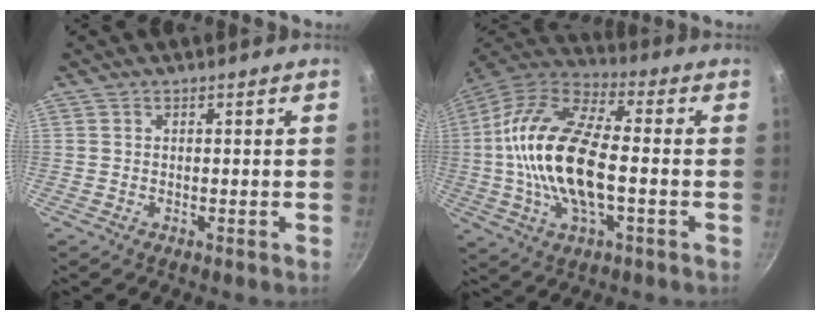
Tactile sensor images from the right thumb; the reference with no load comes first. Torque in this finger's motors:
{"motor_torque": [-0.38, 2.12, 2.35, -0.42, 0.76]}